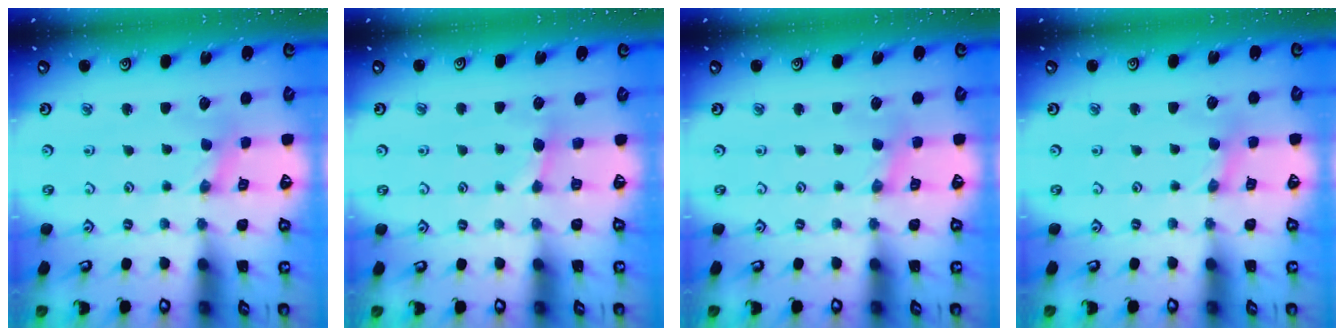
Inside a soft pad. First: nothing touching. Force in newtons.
{"total": 2.9, "press": 2.9, "slide": 0.4}
{"total": 2.0, "press": 1.9, "slide": 0.4}
{"total": 1.5, "press": 1.5, "slide": 0.3}